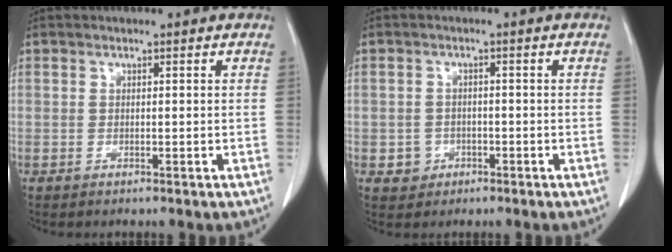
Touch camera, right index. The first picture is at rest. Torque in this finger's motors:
{"motor_torque": [-0.10, -0.04, -0.26, -0.10]}